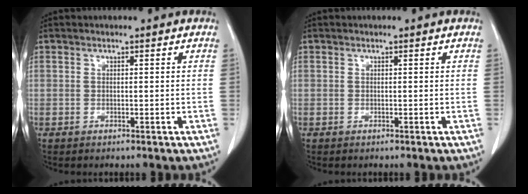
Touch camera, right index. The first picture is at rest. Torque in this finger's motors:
{"motor_torque": [0.00, 0.01, 0.00, 0.00]}